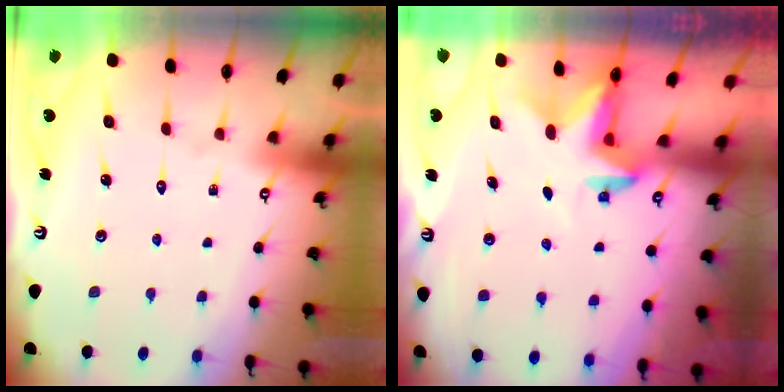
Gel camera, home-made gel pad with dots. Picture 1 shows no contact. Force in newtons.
{"total": 2.4, "press": 2.4, "slide": 0.4}